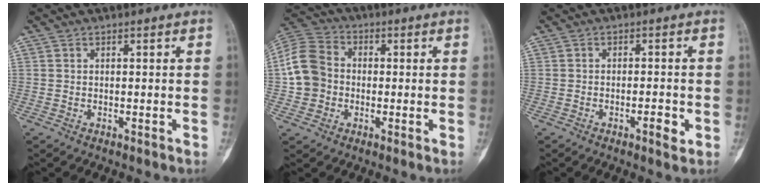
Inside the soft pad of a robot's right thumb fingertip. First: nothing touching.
{"total": 10.0, "force": [-0.7, 8.7, 5.0], "torque": [-0.086, 0.028, -0.023]}
{"total": 3.3, "force": [-1.3, 1.1, 2.9], "torque": [-0.042, 0.003, -0.019]}